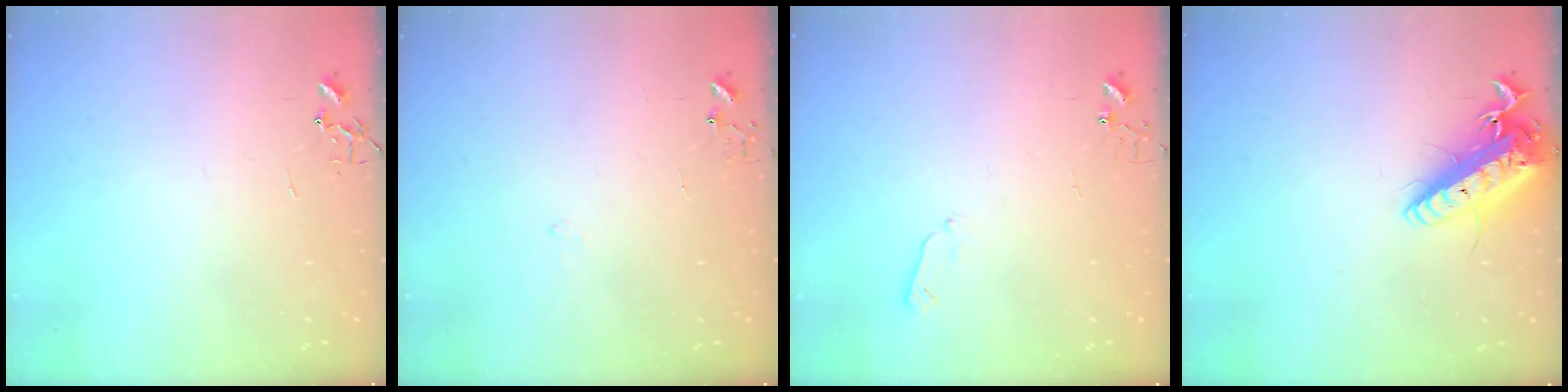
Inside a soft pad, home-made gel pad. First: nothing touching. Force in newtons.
{"total": 5.8, "press": 5.8, "slide": 0.7}
{"total": 3.3, "press": 3.2, "slide": 0.6}
{"total": 17.4, "press": 17.0, "slide": 3.4}